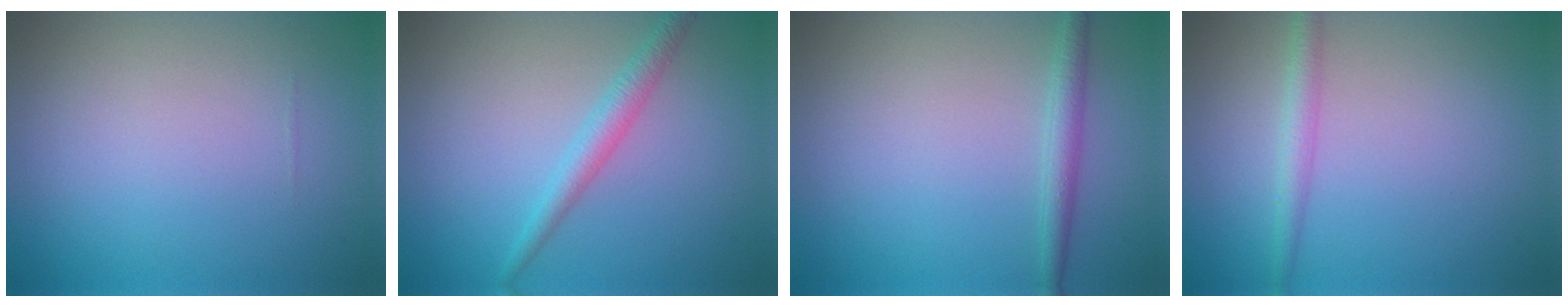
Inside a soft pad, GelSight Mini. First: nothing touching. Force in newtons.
{"total": 2.3, "press": 2.2, "slide": 0.1}
{"total": 1.9, "press": 1.9, "slide": 0.0}
{"total": 1.9, "press": 1.8, "slide": 0.1}